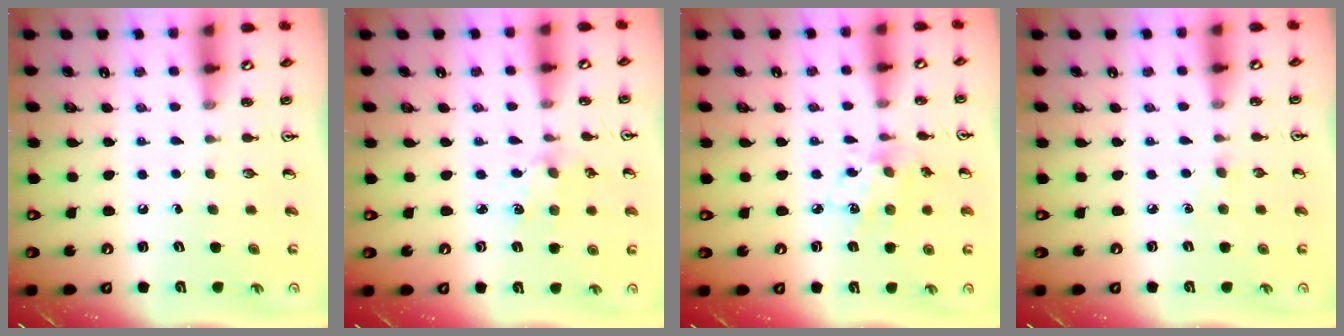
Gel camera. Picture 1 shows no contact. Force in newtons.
{"total": 2.8, "press": 2.7, "slide": 0.4}
{"total": 8.3, "press": 8.3, "slide": 0.5}
{"total": 2.7, "press": 2.7, "slide": 0.4}